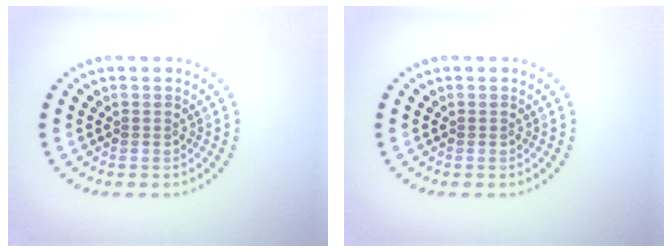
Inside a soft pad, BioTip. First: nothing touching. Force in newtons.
{"total": 0.0}